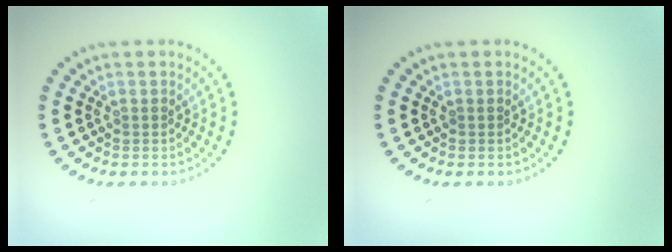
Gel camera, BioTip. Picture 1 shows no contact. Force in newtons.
{"total": 0.0}